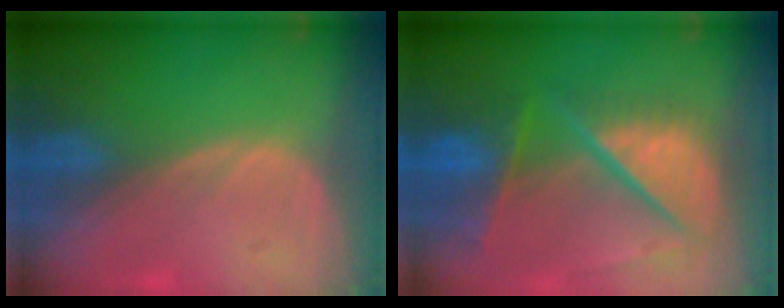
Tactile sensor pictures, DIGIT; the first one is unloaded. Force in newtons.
{"total": 11.0, "press": 9.2, "slide": 6.1}